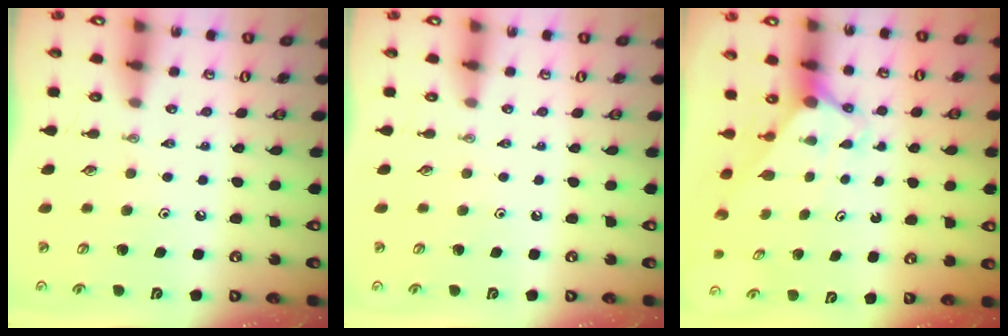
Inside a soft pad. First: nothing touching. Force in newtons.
{"total": 0.0}
{"total": 2.9, "press": 2.9, "slide": 0.0}